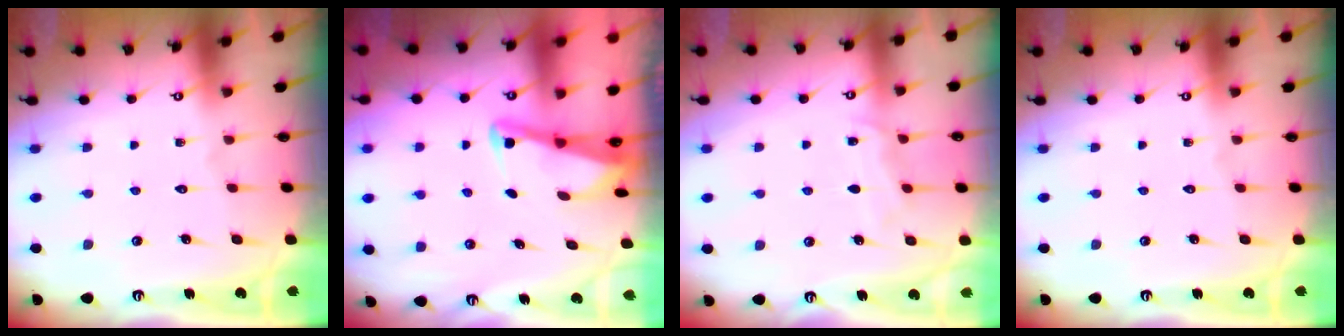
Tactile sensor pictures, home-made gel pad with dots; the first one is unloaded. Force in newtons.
{"total": 2.9, "press": 2.9, "slide": 0.4}
{"total": 5.2, "press": 5.2, "slide": 0.6}
{"total": 0.0}